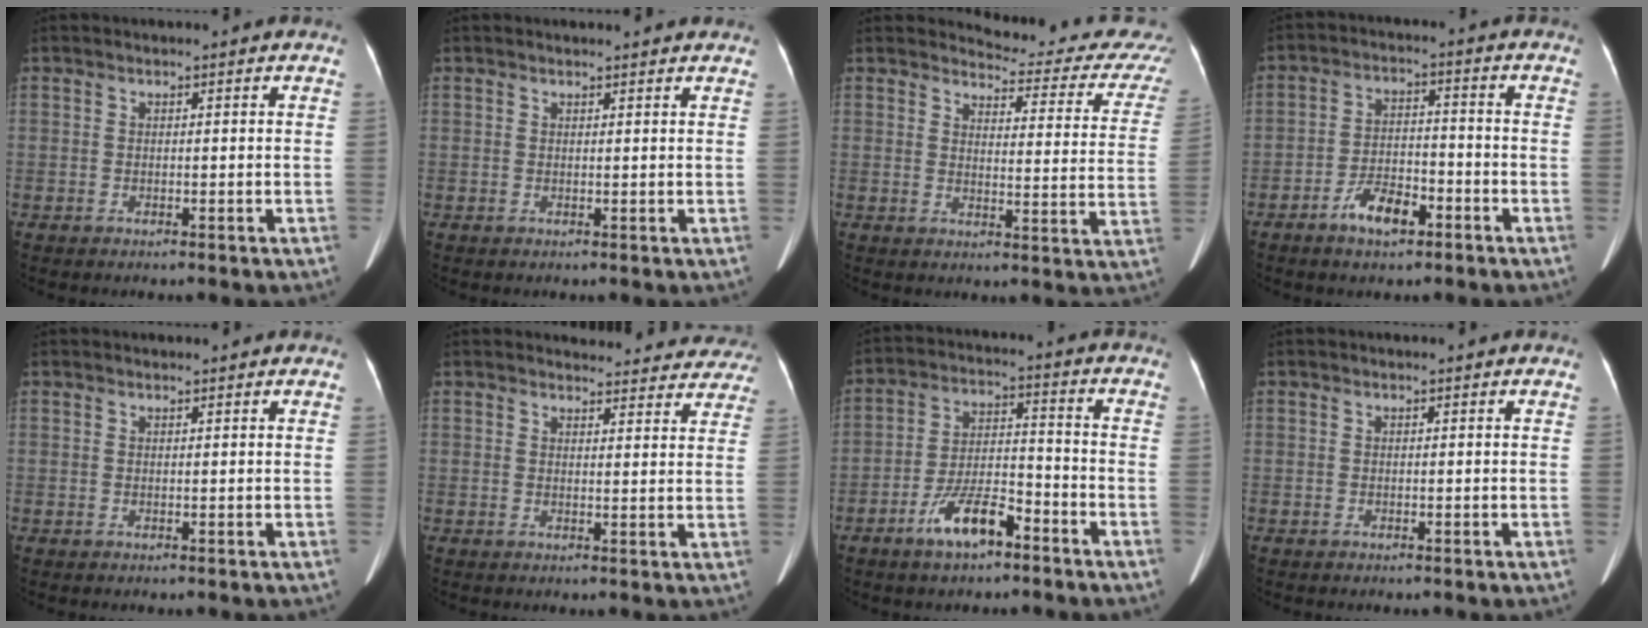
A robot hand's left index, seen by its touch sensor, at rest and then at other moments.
{"total": 3.6, "force": [3.5, 0.5, 0.9], "torque": [-0.014, 0.012, 0.036]}
{"total": 16.2, "force": [15.7, 2.4, 3.5], "torque": [-0.021, -0.086, 0.152]}
{"total": 6.2, "force": [-3.8, 2.5, 4.2], "torque": [-0.084, 0.005, -0.065]}
{"total": 1.1, "force": [1.1, 0.1, 0.2], "torque": [-0.008, 0.013, 0.016]}
{"total": 15.8, "force": [15.1, 4.3, 2.1], "torque": [0.009, -0.026, 0.150]}
{"total": 8.6, "force": [-5.5, 2.6, 6.1], "torque": [-0.122, 0.004, -0.099]}
{"total": 0.0}